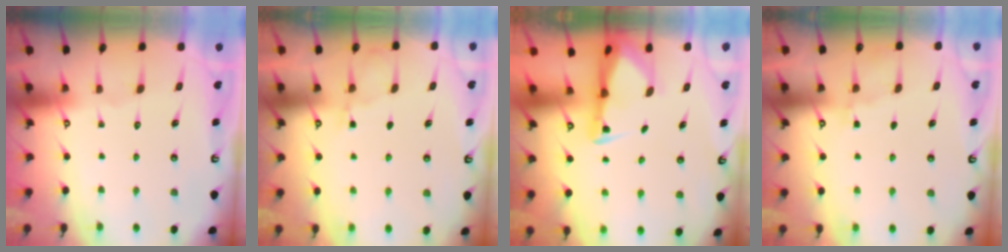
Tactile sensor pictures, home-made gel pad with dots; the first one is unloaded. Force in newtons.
{"total": 3.5, "press": 3.5, "slide": 0.5}
{"total": 2.4, "press": 2.3, "slide": 0.4}
{"total": 4.0, "press": 3.9, "slide": 0.5}